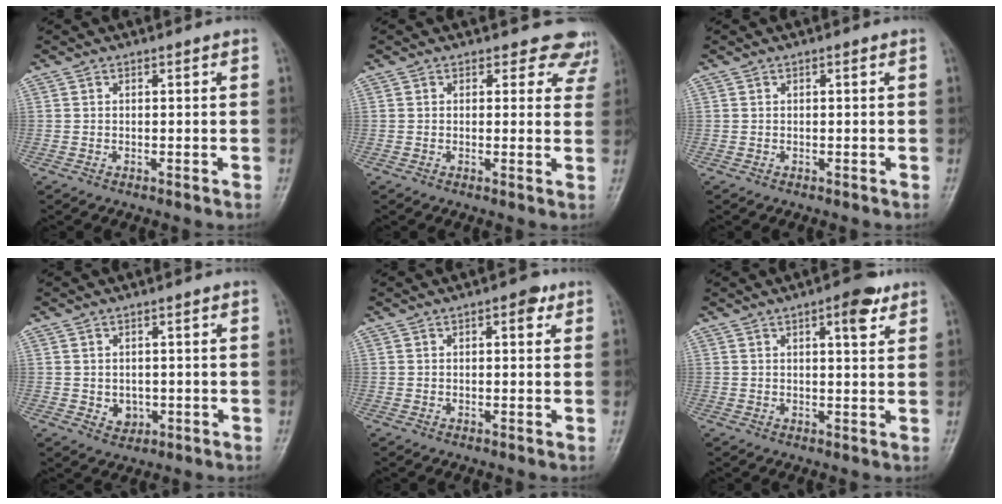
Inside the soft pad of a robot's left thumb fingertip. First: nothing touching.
{"total": 6.3, "force": [5.4, 3.3, -0.1], "torque": [0.054, -0.024, 0.031]}
{"total": 0.0}
{"total": 2.8, "force": [-0.5, 2.5, 1.3], "torque": [-0.006, 0.000, 0.002]}
{"total": 2.7, "force": [1.2, 1.3, 2.1], "torque": [-0.020, 0.001, 0.011]}
{"total": 5.5, "force": [3.0, 1.8, 4.2], "torque": [-0.048, -0.011, 0.037]}